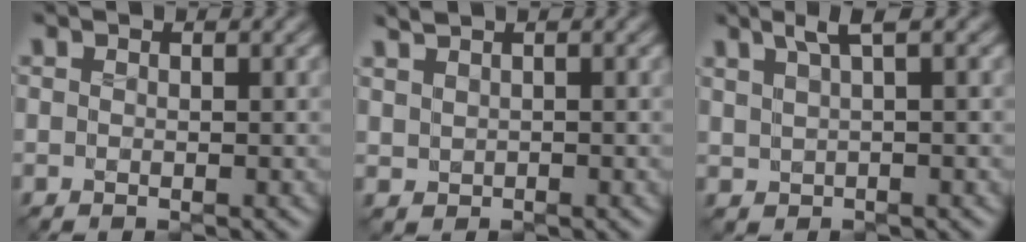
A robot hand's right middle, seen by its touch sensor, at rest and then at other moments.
{"total": 1.0, "force": [1.0, 0.1, -0.1], "torque": [-0.003, 0.006, 0.023]}
{"total": 2.0, "force": [1.5, -0.1, 1.3], "torque": [-0.033, 0.007, 0.032]}